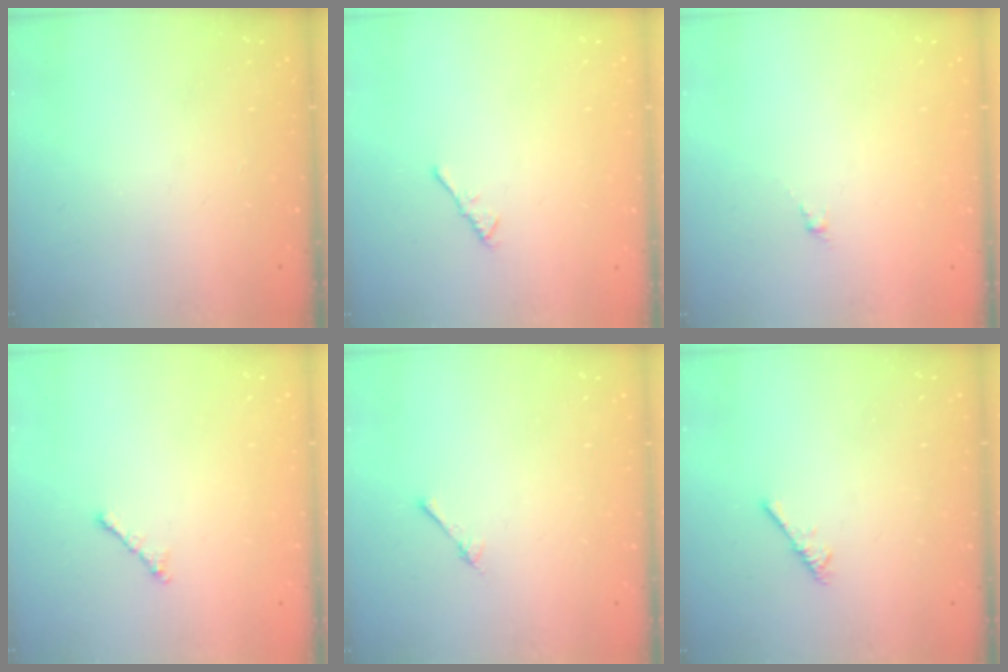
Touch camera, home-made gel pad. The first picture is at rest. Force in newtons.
{"total": 1.1, "press": 1.0, "slide": 0.4}
{"total": 0.0}
{"total": 1.0, "press": 0.9, "slide": 0.4}
{"total": 2.4, "press": 2.4, "slide": 0.3}
{"total": 2.2, "press": 2.1, "slide": 0.5}